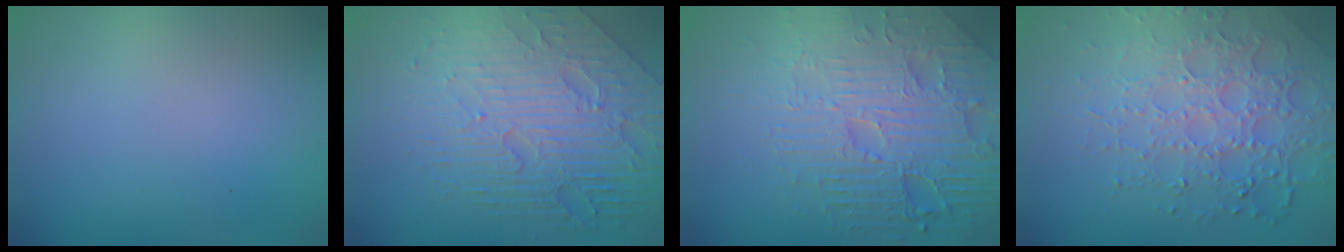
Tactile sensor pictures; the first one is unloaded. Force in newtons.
{"total": 8.4, "press": 5.6, "slide": 6.2}
{"total": 6.8, "press": 5.6, "slide": 3.7}
{"total": 6.4, "press": 4.9, "slide": 4.1}